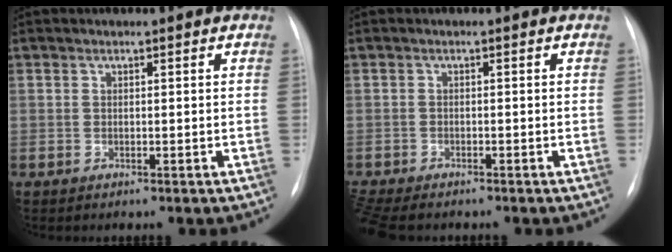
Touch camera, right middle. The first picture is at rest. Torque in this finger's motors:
{"motor_torque": [0.75, -0.76, 0.03, 0.06]}